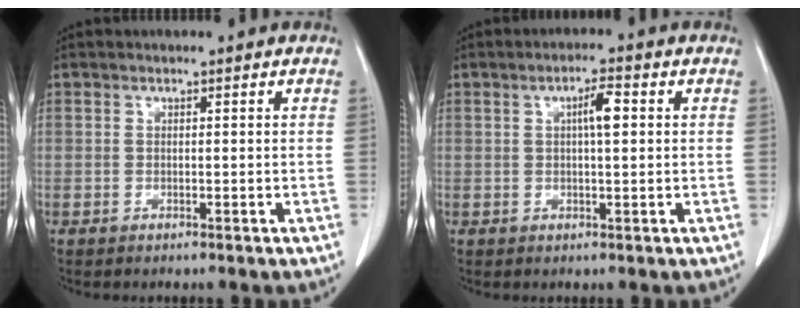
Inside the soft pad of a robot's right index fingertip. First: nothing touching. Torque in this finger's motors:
{"motor_torque": [0.48, -0.05, 0.06, 0.05]}